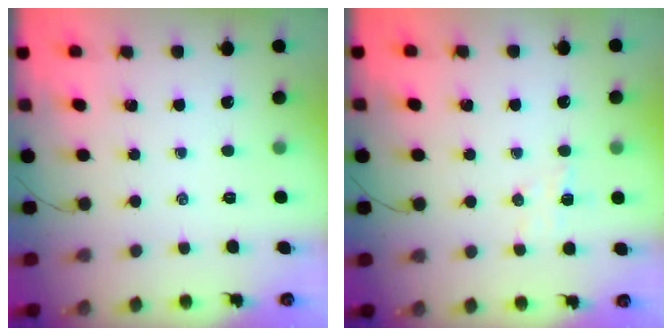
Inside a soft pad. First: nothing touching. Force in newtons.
{"total": 5.4, "press": 5.3, "slide": 1.2}